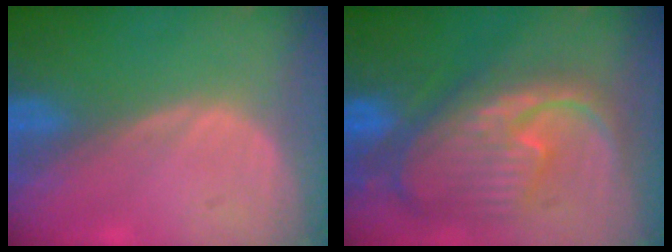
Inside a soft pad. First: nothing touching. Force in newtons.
{"total": 12.4, "press": 10.7, "slide": 6.3}